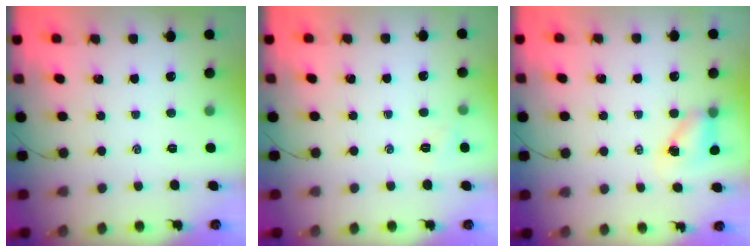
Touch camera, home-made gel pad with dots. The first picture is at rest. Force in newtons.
{"total": 4.5, "press": 4.3, "slide": 1.3}
{"total": 4.9, "press": 4.8, "slide": 0.3}